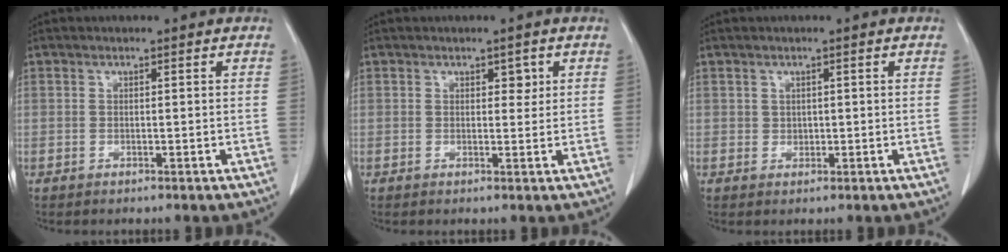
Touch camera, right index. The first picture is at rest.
{"total": 1.6, "force": [0.7, 1.1, 1.0], "torque": [-0.007, -0.002, 0.008]}
{"total": 1.0, "force": [0.1, 0.9, 0.3], "torque": [-0.003, 0.001, 0.003]}